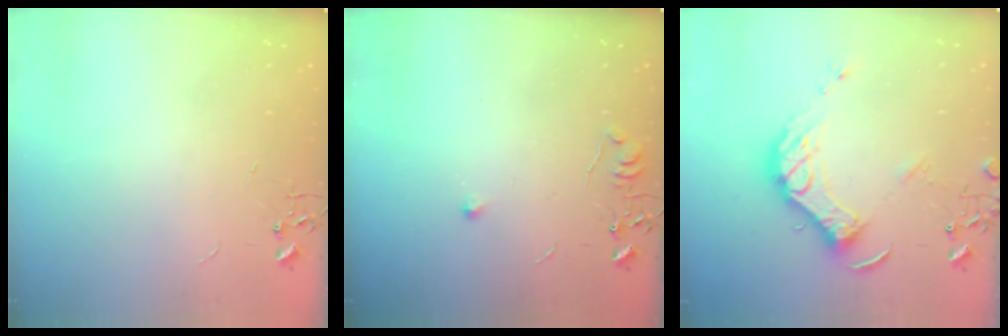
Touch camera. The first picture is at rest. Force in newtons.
{"total": 6.5, "press": 6.5, "slide": 0.8}
{"total": 15.5, "press": 15.4, "slide": 2.0}